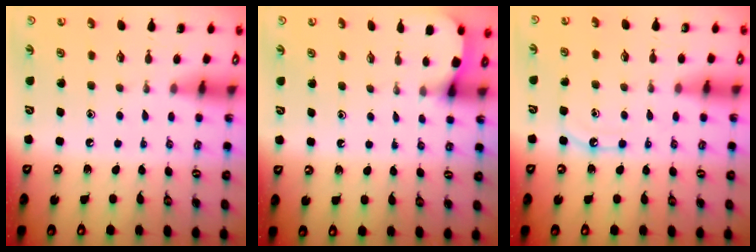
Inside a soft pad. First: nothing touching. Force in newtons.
{"total": 2.6, "press": 2.6, "slide": 0.4}
{"total": 6.9, "press": 6.8, "slide": 0.7}